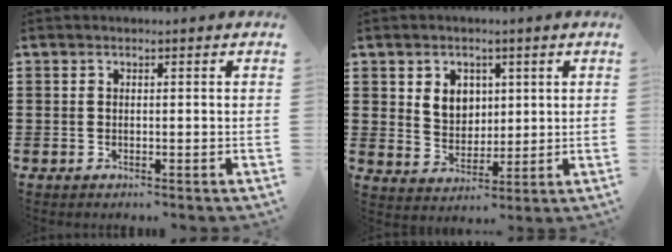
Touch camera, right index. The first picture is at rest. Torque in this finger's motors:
{"motor_torque": [0.59, 0.47, 0.17, 0.10]}